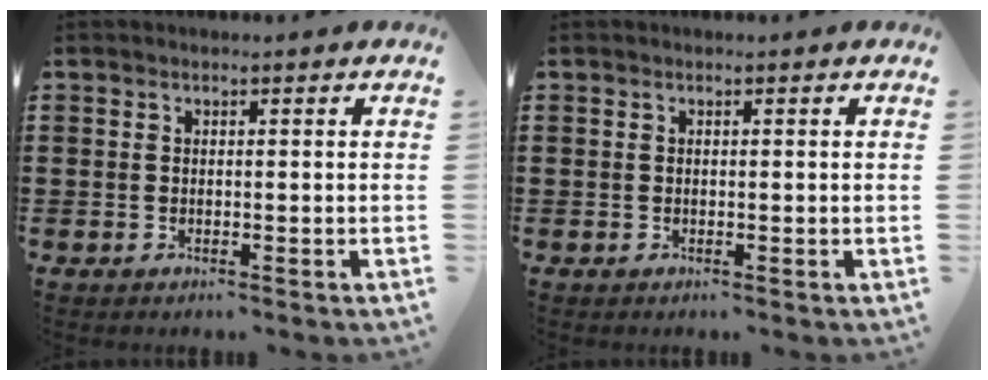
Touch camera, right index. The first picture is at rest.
{"total": 0.0}